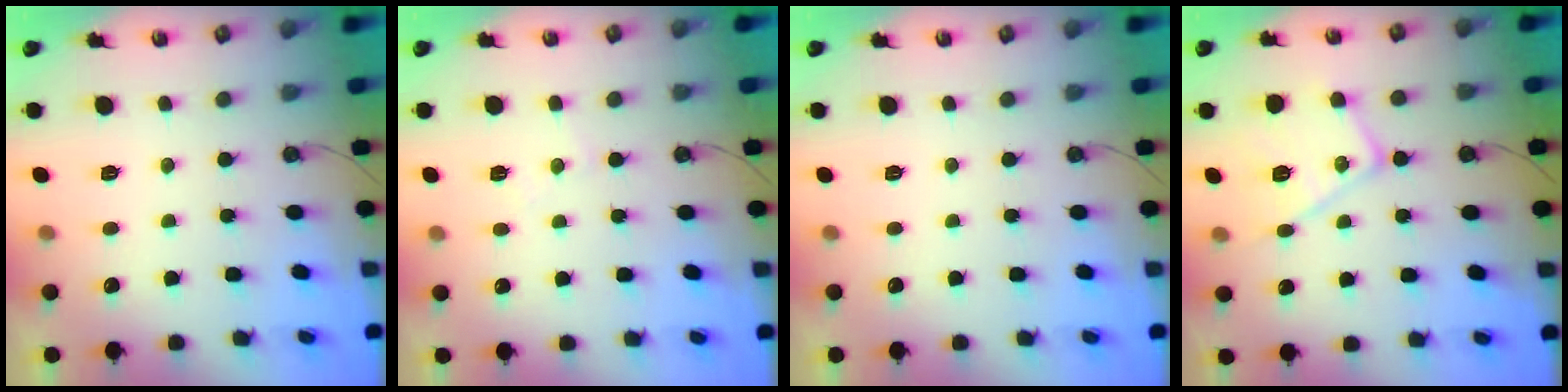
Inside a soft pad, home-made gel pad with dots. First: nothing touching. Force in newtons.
{"total": 3.0, "press": 2.9, "slide": 0.5}
{"total": 0.0}
{"total": 12.8, "press": 12.8, "slide": 0.2}